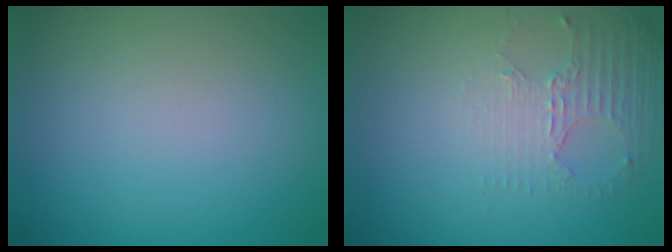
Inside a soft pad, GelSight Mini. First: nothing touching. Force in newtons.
{"total": 2.5, "press": 1.7, "slide": 1.8}